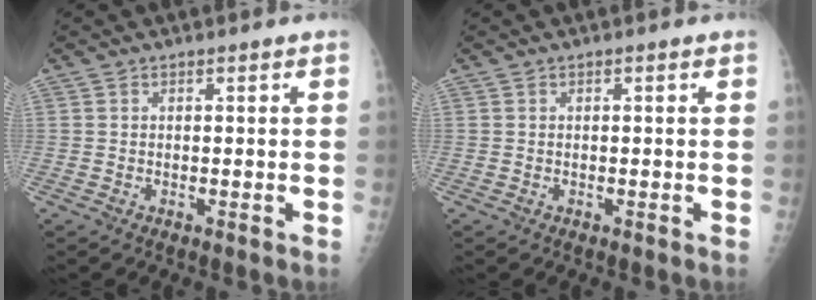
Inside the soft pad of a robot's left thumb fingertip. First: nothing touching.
{"total": 0.0}